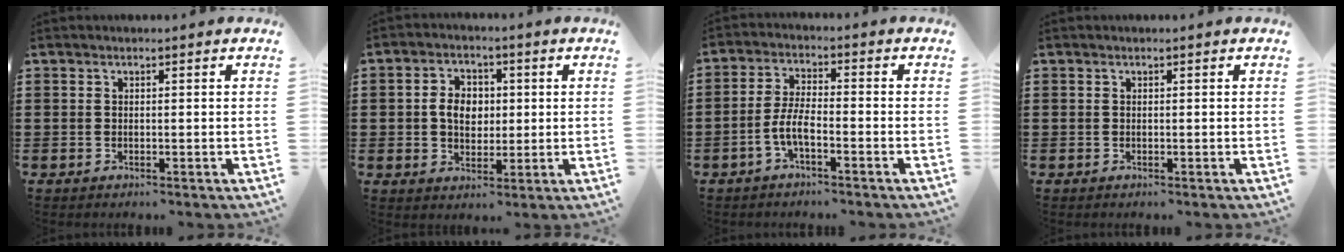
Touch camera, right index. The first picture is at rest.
{"total": 5.0, "force": [0.2, 4.0, 3.1], "torque": [-0.063, 0.012, -0.003]}
{"total": 5.0, "force": [-2.4, 1.2, 4.2], "torque": [-0.100, -0.003, -0.052]}
{"total": 0.0}